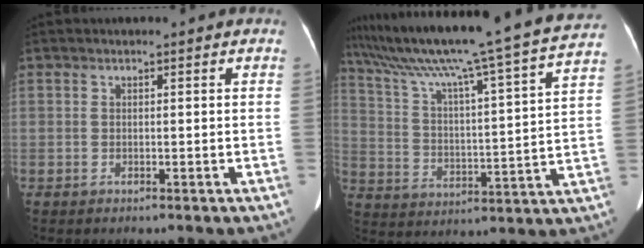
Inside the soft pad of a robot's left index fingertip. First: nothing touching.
{"total": 27.3, "force": [23.2, -1.3, 14.4], "torque": [-0.244, -0.027, 0.331]}